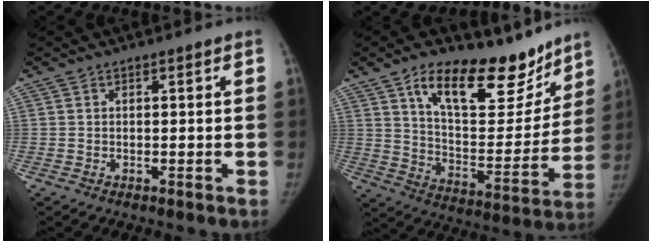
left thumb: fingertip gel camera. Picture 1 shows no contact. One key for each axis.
{"total": 22.3, "fx": 14.9, "fy": 10.2, "fz": 13.0, "tx": -0.142, "ty": -0.075, "tz": 0.237}